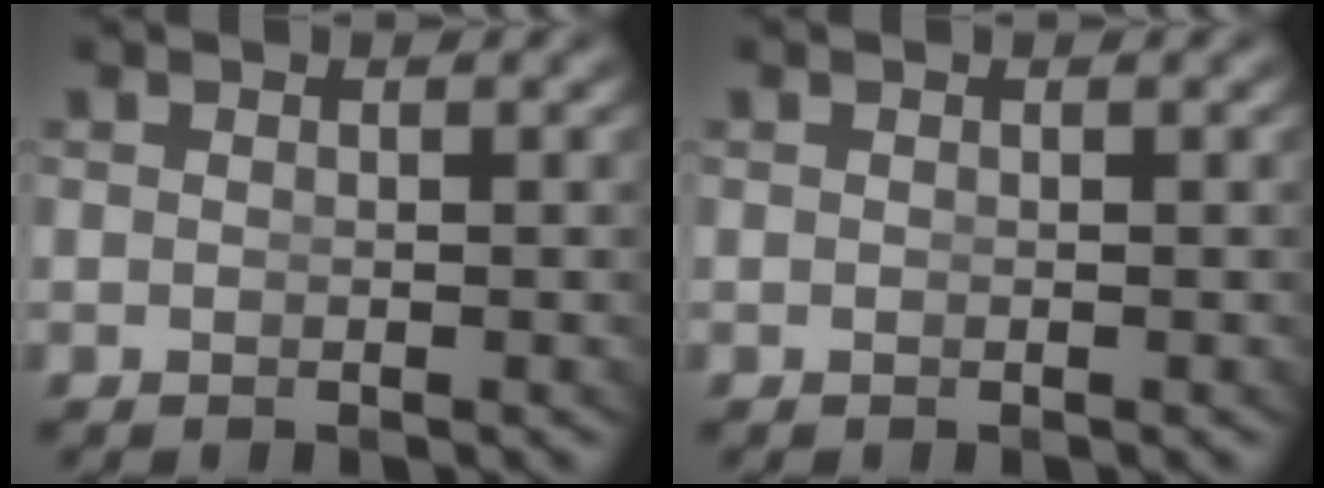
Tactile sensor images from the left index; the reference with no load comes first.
{"total": 0.0}